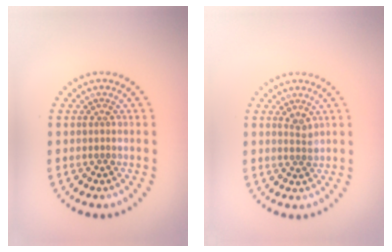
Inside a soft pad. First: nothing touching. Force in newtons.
{"total": 1.2, "press": 0.9, "slide": 0.7}